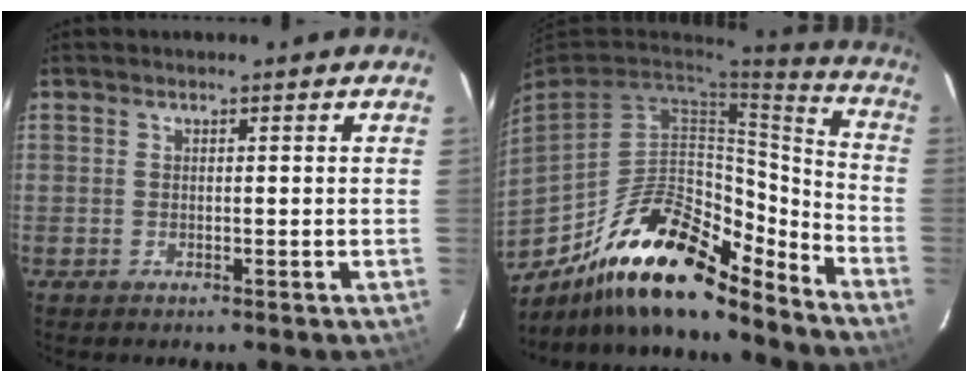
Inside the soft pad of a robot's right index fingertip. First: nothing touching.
{"total": 22.4, "force": [-17.1, 7.0, 12.6], "torque": [-0.212, 0.015, -0.279]}